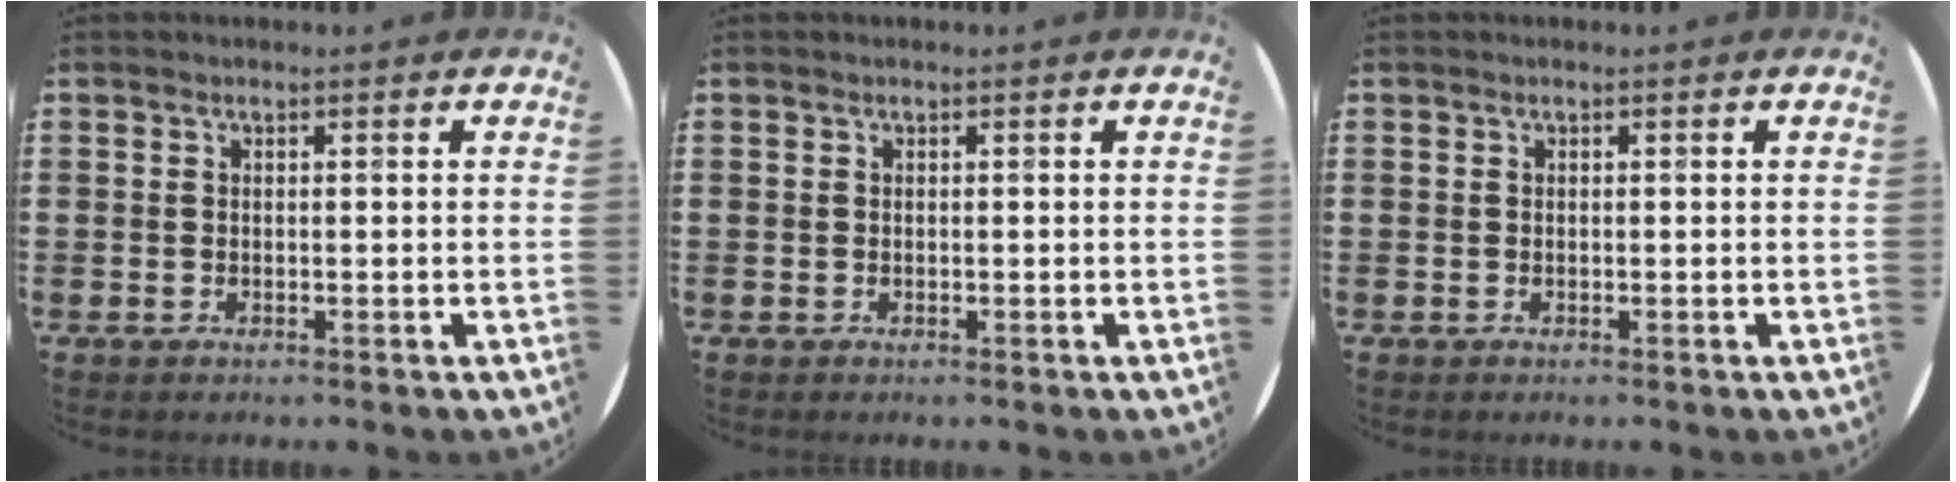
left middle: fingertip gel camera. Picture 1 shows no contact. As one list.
[{"total": 0.0}, {"total": 0.0}]